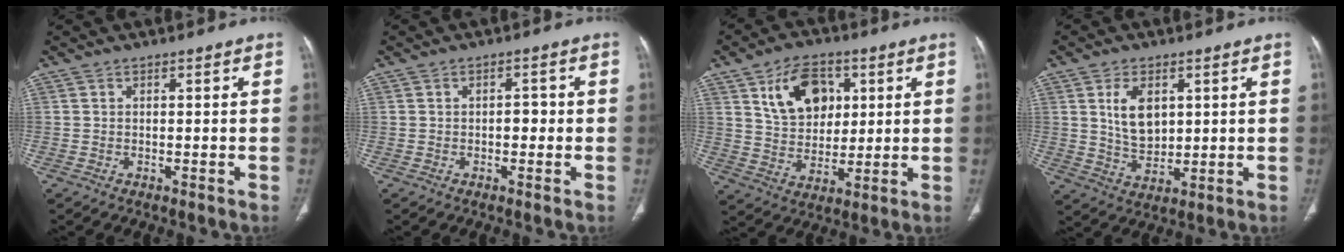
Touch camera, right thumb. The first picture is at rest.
{"total": 2.1, "force": [-0.3, 1.4, 1.6], "torque": [-0.009, 0.005, -0.010]}
{"total": 12.8, "force": [4.8, 8.8, 8.0], "torque": [-0.097, -0.014, 0.091]}
{"total": 8.1, "force": [2.4, 5.0, 5.8], "torque": [-0.086, -0.015, 0.055]}